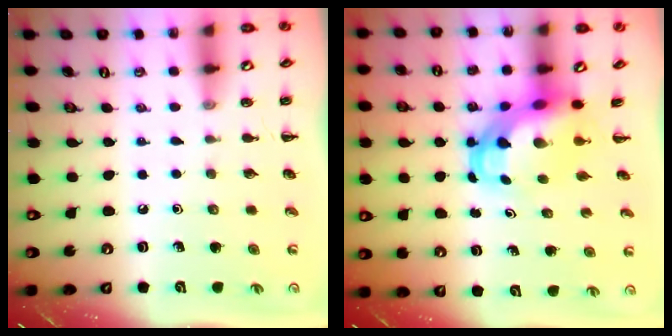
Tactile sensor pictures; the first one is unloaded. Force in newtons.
{"total": 6.3, "press": 6.1, "slide": 1.6}